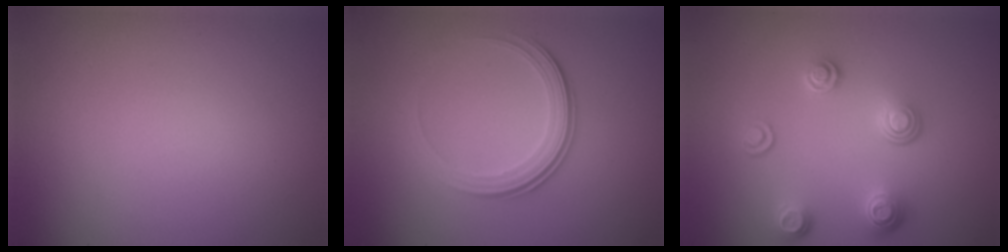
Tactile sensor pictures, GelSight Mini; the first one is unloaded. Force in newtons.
{"total": 3.7, "press": 2.6, "slide": 2.6}
{"total": 3.9, "press": 2.8, "slide": 2.6}